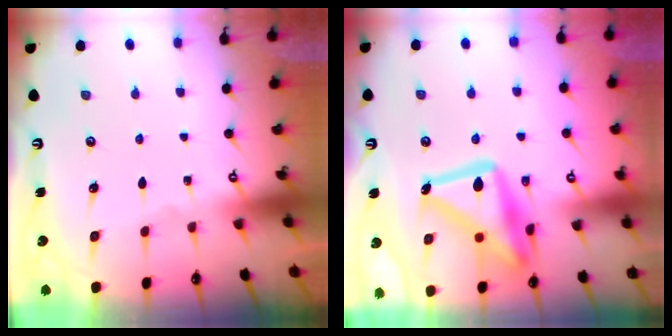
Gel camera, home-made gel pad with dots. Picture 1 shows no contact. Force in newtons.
{"total": 21.5, "press": 21.4, "slide": 1.5}